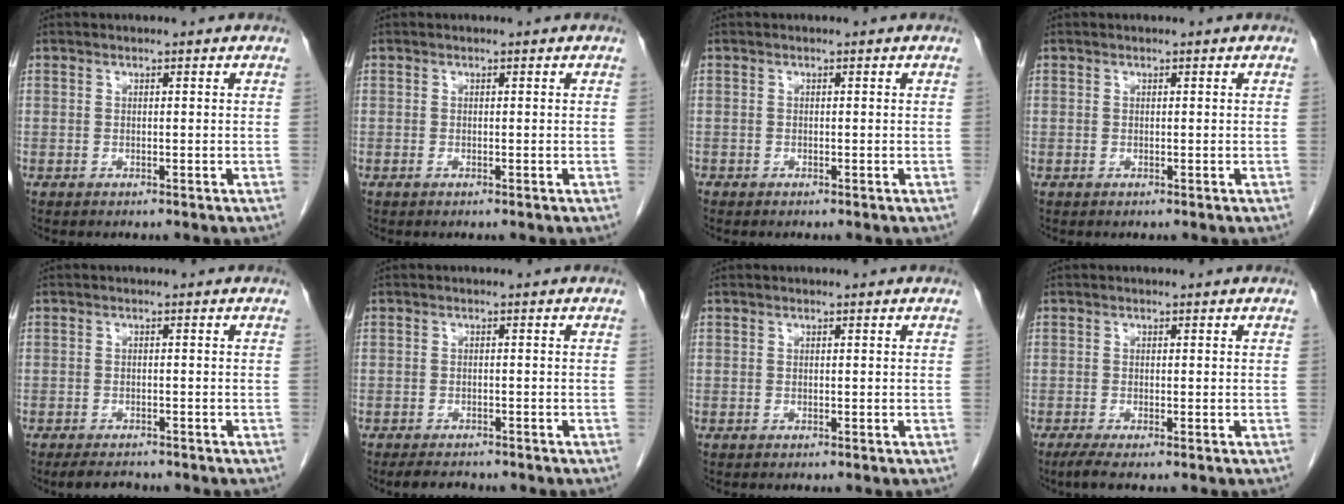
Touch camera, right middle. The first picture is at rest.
{"total": 0.0}
{"total": 0.0}
{"total": 0.0}
{"total": 3.2, "force": [-2.8, 1.1, 1.1], "torque": [-0.022, -0.005, -0.043]}
{"total": 3.3, "force": [-2.9, 1.1, 1.1], "torque": [-0.021, -0.006, -0.044]}
{"total": 0.0}
{"total": 1.8, "force": [-1.2, -0.1, 1.3], "torque": [-0.034, -0.009, -0.027]}